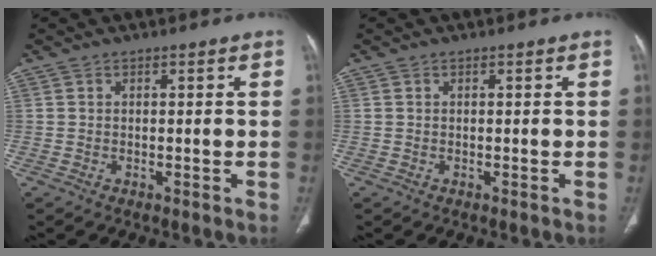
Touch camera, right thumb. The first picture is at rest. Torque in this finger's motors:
{"motor_torque": [-0.08, 0.10, 0.00, 0.00, 0.00]}